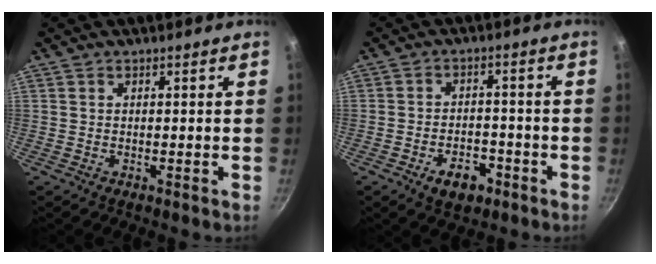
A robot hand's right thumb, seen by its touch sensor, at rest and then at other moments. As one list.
[{"total": 6.5, "force": [-3.5, 3.9, 3.9], "torque": [-0.044, 0.022, -0.049]}]